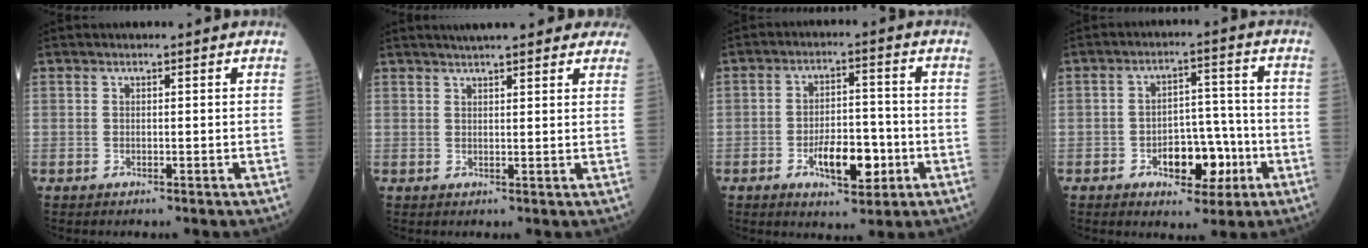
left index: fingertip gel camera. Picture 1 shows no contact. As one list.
[{"total": 12.8, "force": [11.0, 2.5, 5.9], "torque": [-0.064, 0.029, 0.130]}, {"total": 8.3, "force": [-3.1, 3.6, 6.8], "torque": [-0.116, 0.005, -0.047]}, {"total": 8.4, "force": [-3.5, 4.5, 6.1], "torque": [-0.091, 0.022, -0.048]}]